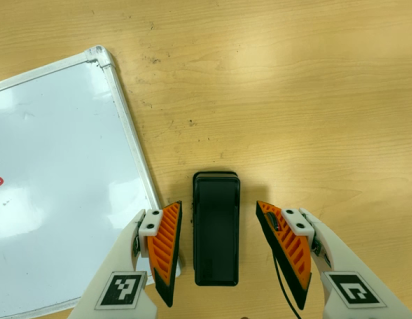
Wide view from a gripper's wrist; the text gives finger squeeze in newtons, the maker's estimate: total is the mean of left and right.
{"total": 0.0}